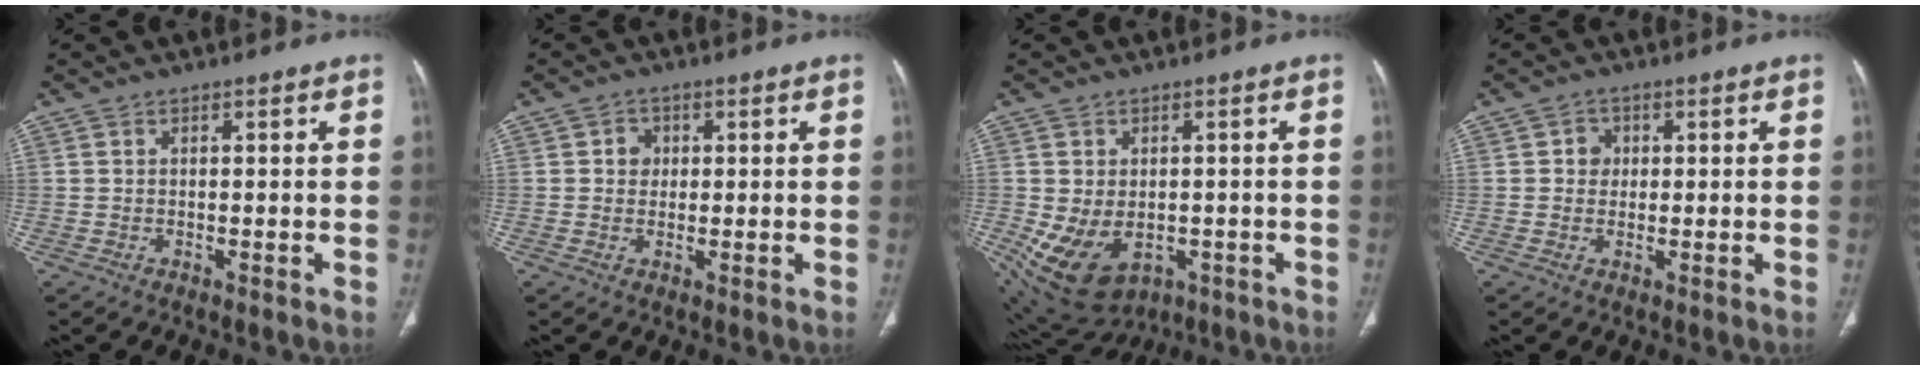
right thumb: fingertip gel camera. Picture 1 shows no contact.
{"total": 2.6, "force": [0.5, 2.3, 1.0], "torque": [0.000, 0.003, 0.005]}
{"total": 12.7, "force": [-3.6, 9.0, 8.3], "torque": [-0.142, 0.002, -0.029]}
{"total": 2.6, "force": [0.4, 2.4, 0.9], "torque": [0.002, 0.004, 0.003]}